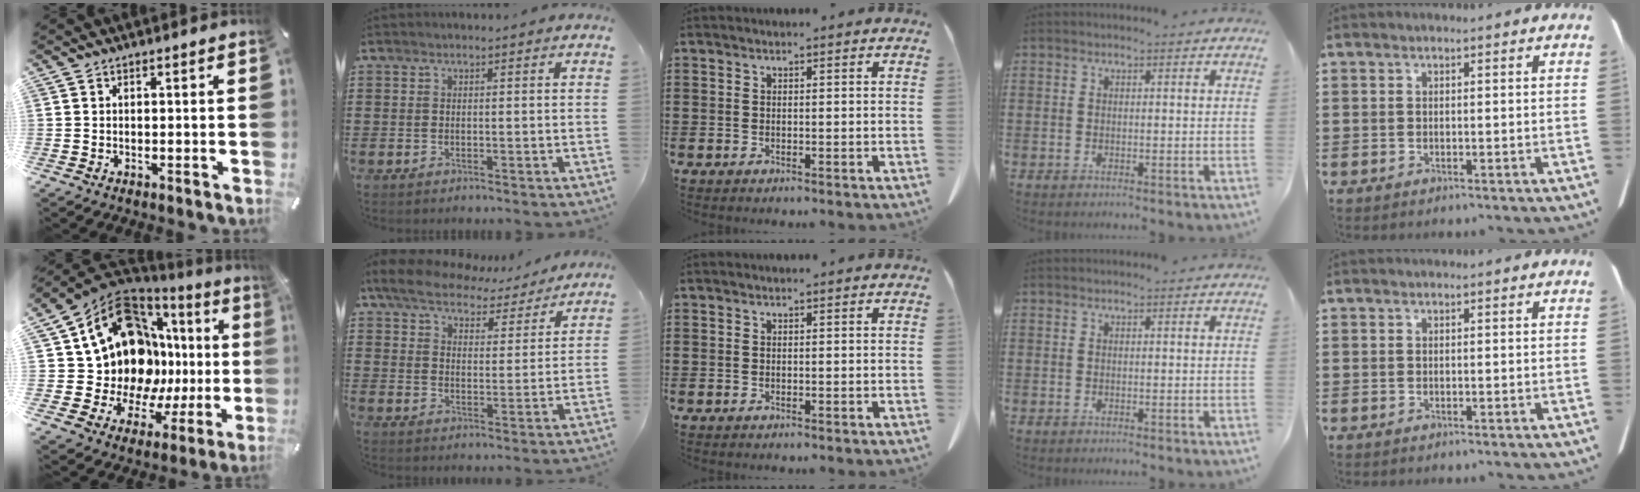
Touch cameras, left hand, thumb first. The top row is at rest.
{"thumb": {"total": 19.2, "force": [6.7, 13.4, 12.1], "torque": [-0.215, -0.075, 0.140]}, "index": {"total": 6.2, "force": [5.8, 1.6, 1.6], "torque": [-0.064, -0.032, 0.100]}}